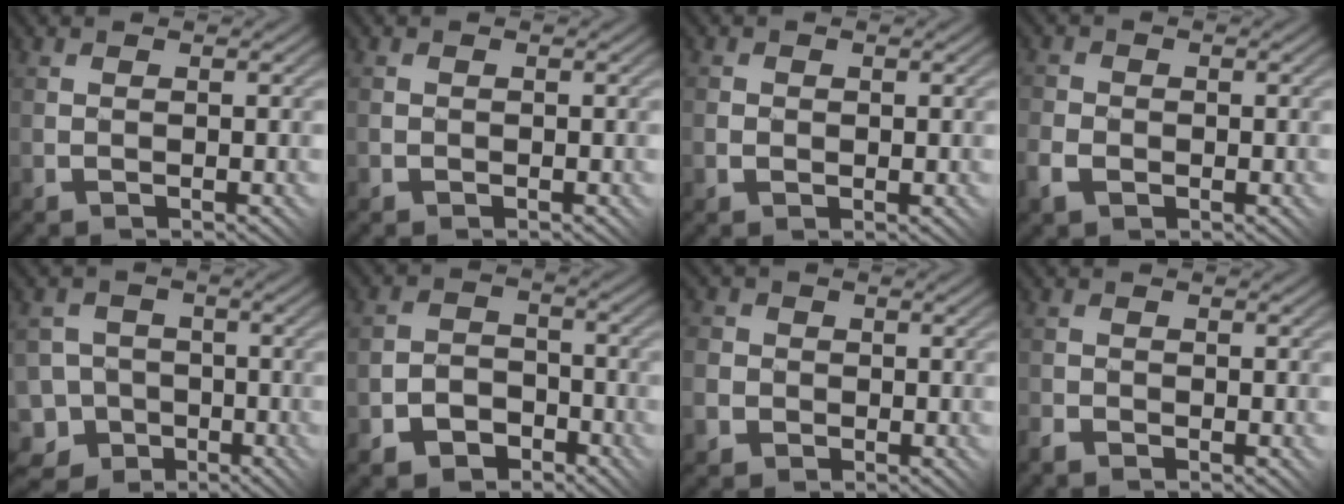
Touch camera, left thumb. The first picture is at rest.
{"total": 0.7, "force": [-0.2, 0.6, -0.2], "torque": [0.008, 0.000, -0.003]}
{"total": 1.2, "force": [0.0, 1.2, 0.2], "torque": [-0.001, 0.001, -0.004]}
{"total": 3.7, "force": [-1.7, 2.8, 1.7], "torque": [-0.045, -0.008, -0.035]}
{"total": 10.6, "force": [-6.2, 8.4, 2.0], "torque": [-0.074, -0.019, -0.119]}
{"total": 5.0, "force": [-3.2, 3.4, 1.8], "torque": [-0.035, 0.000, -0.064]}
{"total": 6.2, "force": [-1.4, 5.9, 1.0], "torque": [-0.051, -0.005, -0.057]}
{"total": 1.8, "force": [-1.5, 0.9, 0.3], "torque": [-0.013, -0.002, -0.038]}